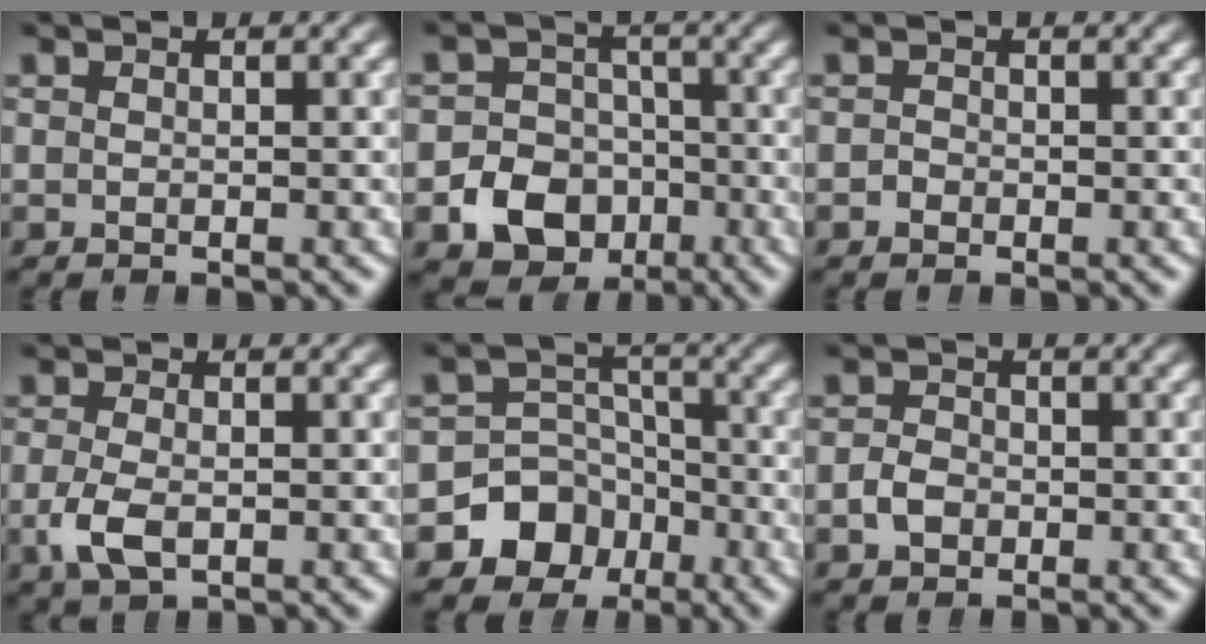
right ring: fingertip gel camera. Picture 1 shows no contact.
{"total": 8.9, "force": [-3.3, 7.9, 2.5], "torque": [-0.051, -0.030, -0.058]}
{"total": 1.3, "force": [-0.8, -0.7, -0.6], "torque": [0.014, -0.022, -0.003]}
{"total": 2.7, "force": [-0.9, 1.4, 2.1], "torque": [-0.058, -0.019, -0.008]}
{"total": 9.7, "force": [-3.7, 8.4, 3.0], "torque": [-0.068, -0.038, -0.059]}
{"total": 1.1, "force": [-0.6, 0.9, 0.3], "torque": [-0.018, -0.012, -0.009]}